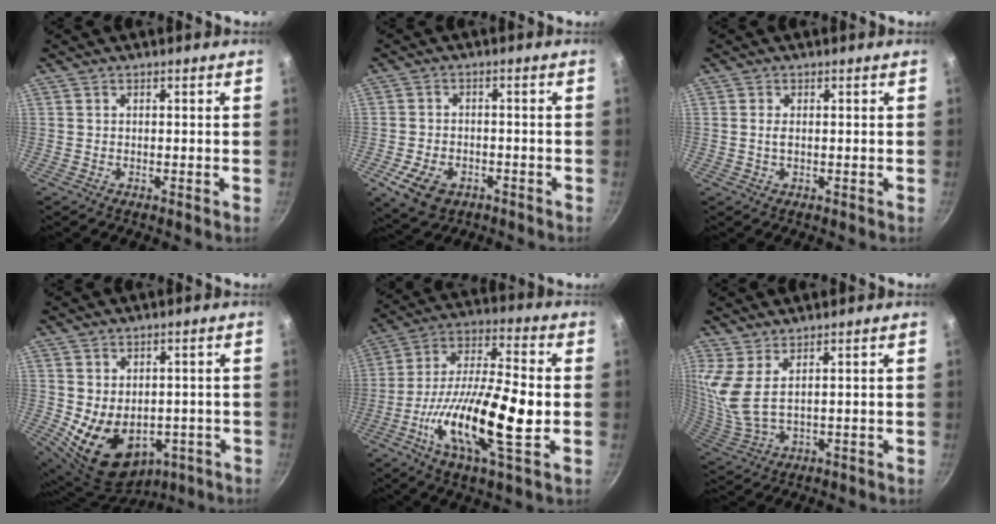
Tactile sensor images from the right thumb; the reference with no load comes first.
{"total": 7.8, "force": [-3.5, 5.2, 4.7], "torque": [-0.083, 0.014, -0.055]}
{"total": 1.5, "force": [0.1, 0.8, 1.3], "torque": [-0.026, 0.000, 0.001]}
{"total": 13.3, "force": [-2.3, 9.8, 8.8], "torque": [-0.121, -0.006, -0.002]}
{"total": 20.2, "force": [-4.2, 6.0, 18.8], "torque": [-0.338, 0.026, -0.085]}
{"total": 6.9, "force": [4.0, 1.9, 5.2], "torque": [-0.113, -0.037, 0.088]}